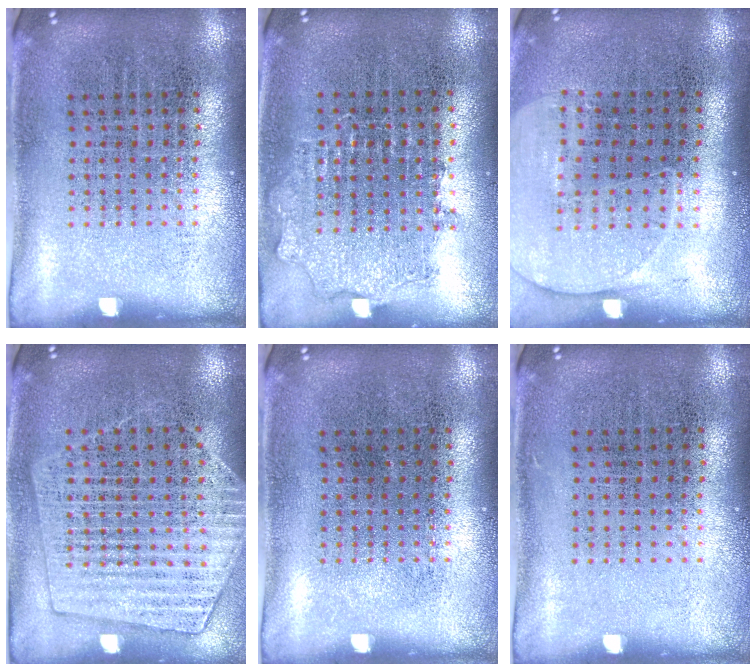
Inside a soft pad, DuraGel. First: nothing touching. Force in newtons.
{"total": 0.9, "press": 0.8, "slide": 0.3}
{"total": 1.4, "press": 1.3, "slide": 0.6}
{"total": 1.4, "press": 1.4, "slide": 0.3}
{"total": 0.0}
{"total": 0.0}